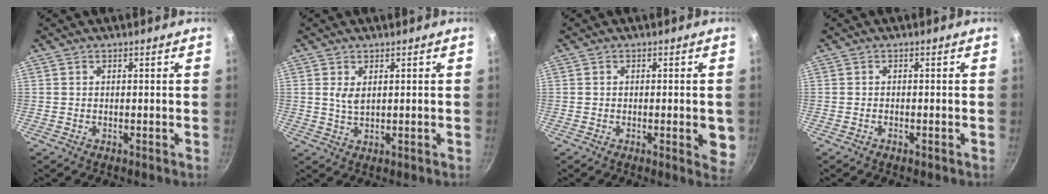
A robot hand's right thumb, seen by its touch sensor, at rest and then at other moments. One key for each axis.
{"total": 2.5, "fx": 0.8, "fy": 1.1, "fz": 2.1, "tx": -0.039, "ty": -0.010, "tz": 0.019}
{"total": 4.7, "fx": -0.8, "fy": 1.5, "fz": 4.4, "tx": -0.045, "ty": -0.005, "tz": -0.010}
{"total": 0.8, "fx": -0.5, "fy": 0.2, "fz": 0.5, "tx": -0.013, "ty": 0.003, "tz": -0.012}